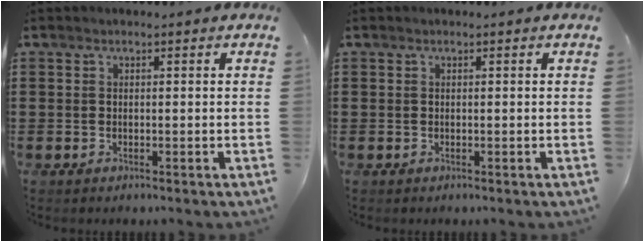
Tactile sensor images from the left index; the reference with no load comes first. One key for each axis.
{"total": 0.0}